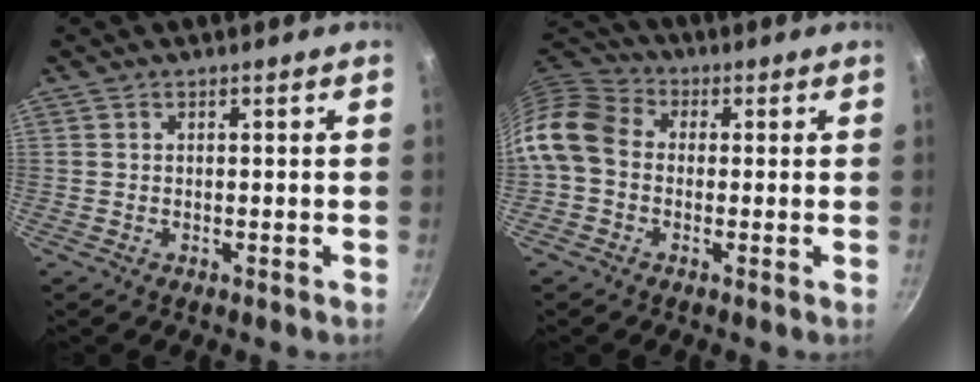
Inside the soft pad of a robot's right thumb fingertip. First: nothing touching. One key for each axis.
{"total": 10.5, "fx": -0.7, "fy": 8.3, "fz": 6.4, "tx": -0.105, "ty": 0.026, "tz": -0.037}